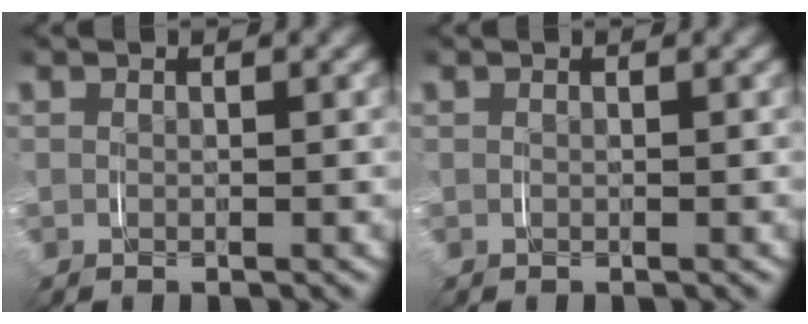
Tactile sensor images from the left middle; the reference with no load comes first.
{"total": 0.0}